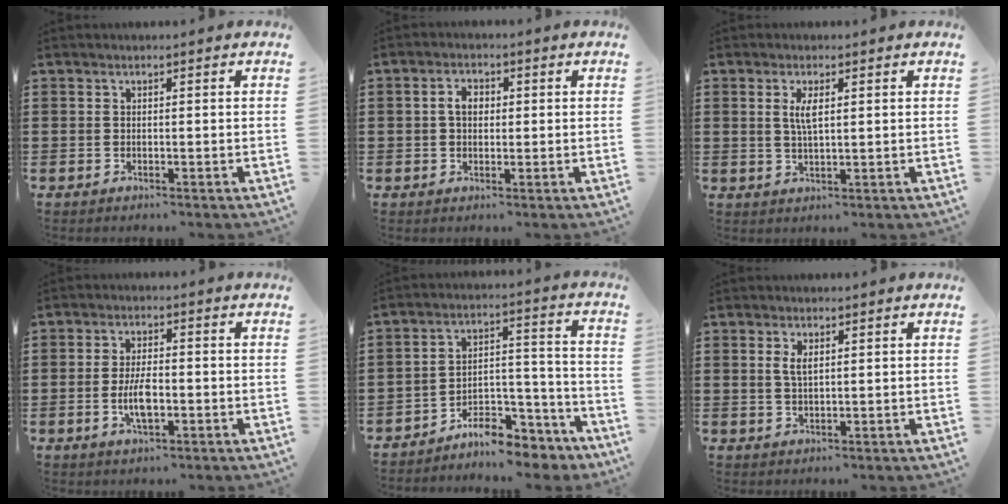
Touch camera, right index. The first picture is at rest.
{"total": 2.9, "force": [0.2, 1.9, 2.2], "torque": [-0.047, 0.010, 0.002]}
{"total": 3.1, "force": [1.0, 0.8, 2.8], "torque": [-0.058, 0.005, 0.015]}
{"total": 5.2, "force": [-1.1, 2.0, 4.6], "torque": [-0.095, 0.002, -0.023]}
{"total": 7.6, "force": [-7.1, 1.9, 1.7], "torque": [-0.016, 0.026, -0.136]}
{"total": 2.2, "force": [0.8, 0.8, 1.9], "torque": [-0.040, 0.003, 0.013]}